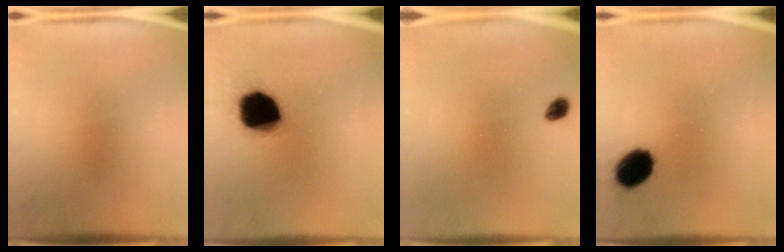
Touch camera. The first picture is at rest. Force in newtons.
{"total": 19.7}
{"total": 1.9}
{"total": 9.4}